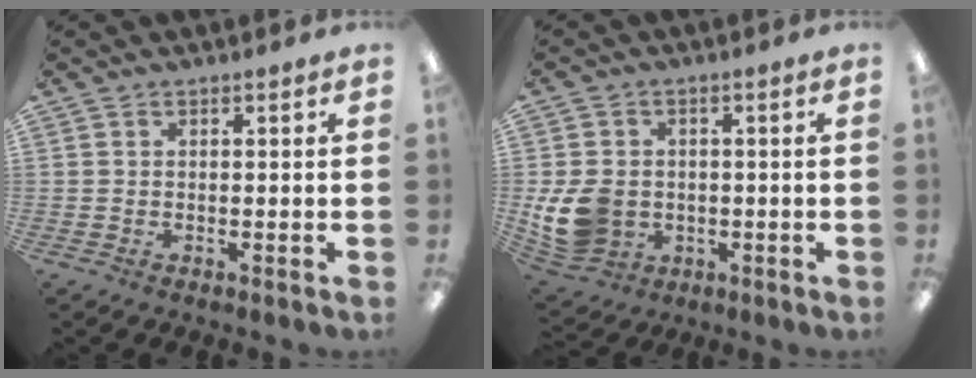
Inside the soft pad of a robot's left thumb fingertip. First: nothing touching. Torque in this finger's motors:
{"motor_torque": [0.13, 0.96, 0.21, -0.19, 0.06]}